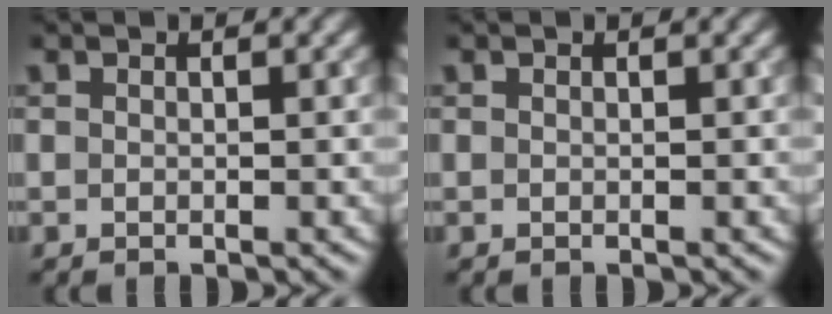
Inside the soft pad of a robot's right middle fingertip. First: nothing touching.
{"total": 0.0}